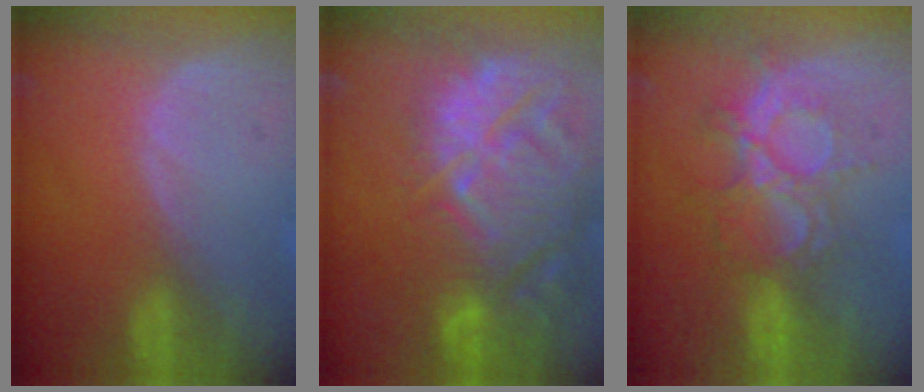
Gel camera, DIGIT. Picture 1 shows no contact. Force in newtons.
{"total": 15.1, "press": 12.9, "slide": 7.7}
{"total": 9.0, "press": 8.0, "slide": 4.0}